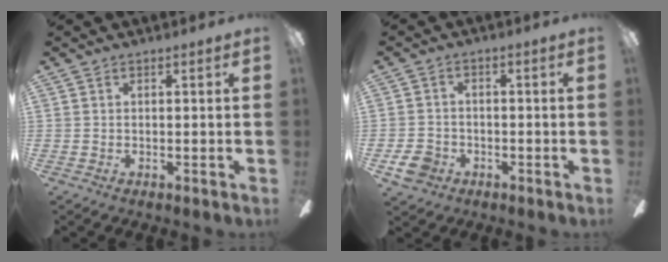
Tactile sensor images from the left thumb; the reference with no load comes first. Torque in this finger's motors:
{"motor_torque": [0.37, 0.75, 0.07, -0.10, -0.01]}